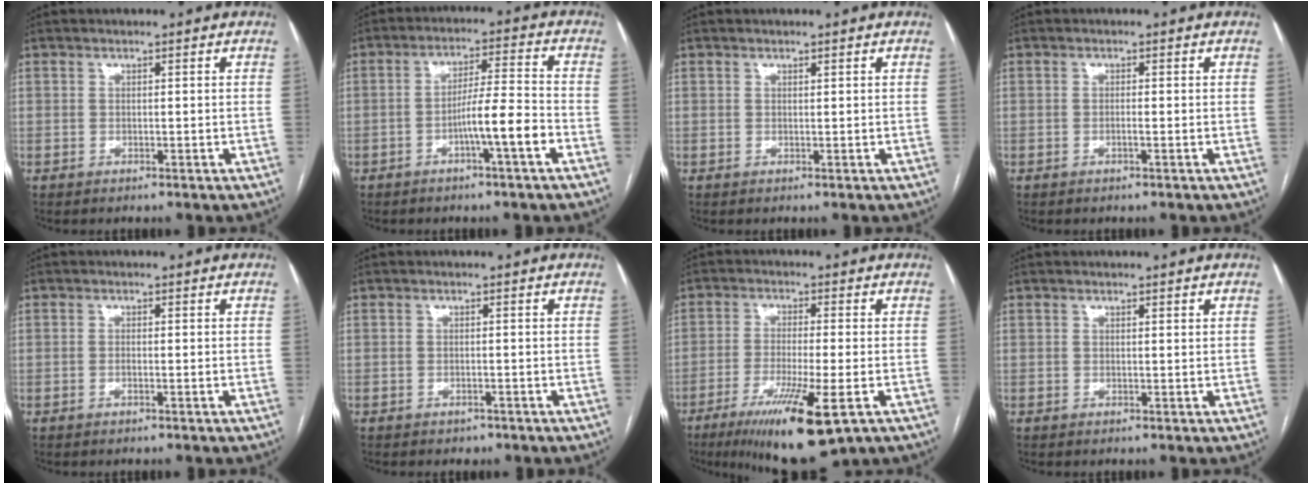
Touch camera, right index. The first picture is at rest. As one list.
[{"total": 7.5, "force": [-3.2, -0.3, 6.7], "torque": [-0.113, 0.010, -0.053]}, {"total": 0.0}, {"total": 0.7, "force": [-0.2, -0.1, 0.6], "torque": [-0.013, 0.001, -0.003]}, {"total": 0.7, "force": [-0.3, 0.0, 0.7], "torque": [-0.014, -0.001, -0.003]}, {"total": 1.4, "force": [-1.0, 0.8, 0.3], "torque": [-0.010, 0.001, -0.010]}, {"total": 12.9, "force": [-6.5, 1.1, 11.1], "torque": [-0.189, -0.038, -0.103]}, {"total": 0.6, "force": [0.5, 0.0, 0.3], "torque": [-0.005, 0.000, 0.005]}]